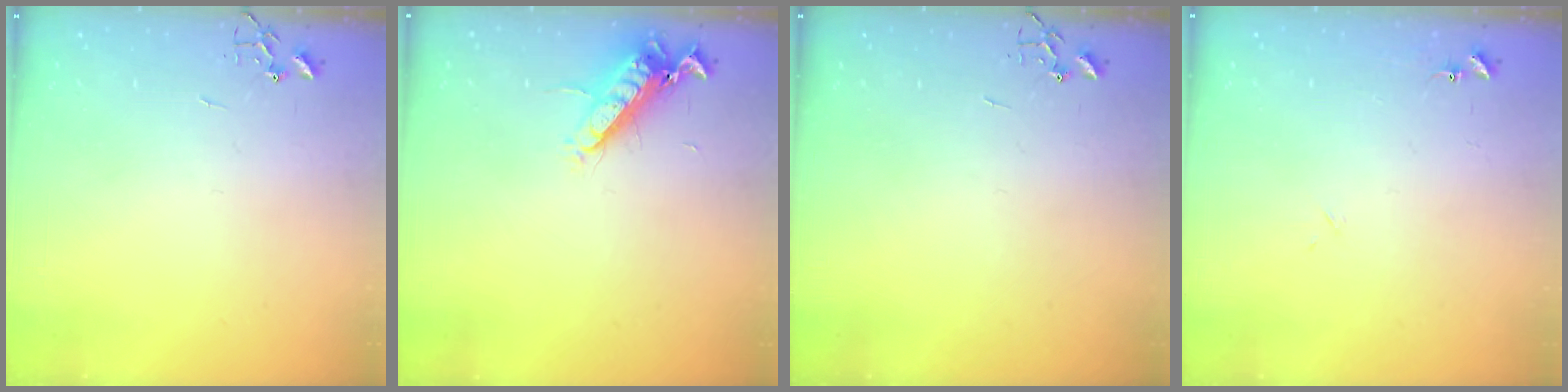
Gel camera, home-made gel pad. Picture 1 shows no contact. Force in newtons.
{"total": 13.5, "press": 13.3, "slide": 1.9}
{"total": 0.0}
{"total": 7.8, "press": 7.8, "slide": 0.6}